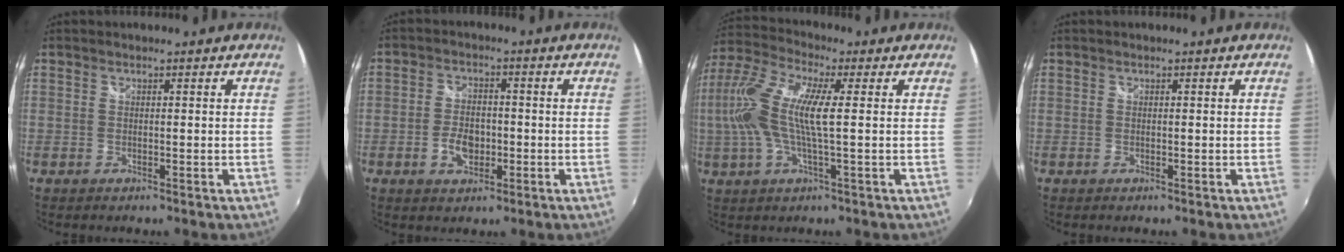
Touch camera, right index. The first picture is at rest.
{"total": 5.6, "force": [-1.8, 3.6, 3.9], "torque": [-0.082, 0.002, -0.029]}
{"total": 14.9, "force": [1.4, 3.2, 14.5], "torque": [-0.270, 0.005, 0.017]}
{"total": 0.0}